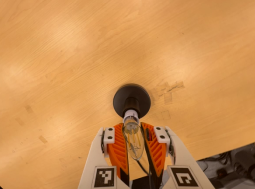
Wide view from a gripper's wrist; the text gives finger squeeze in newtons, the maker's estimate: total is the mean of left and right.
{"total": 23.5, "left": 23.4, "right": 23.6}